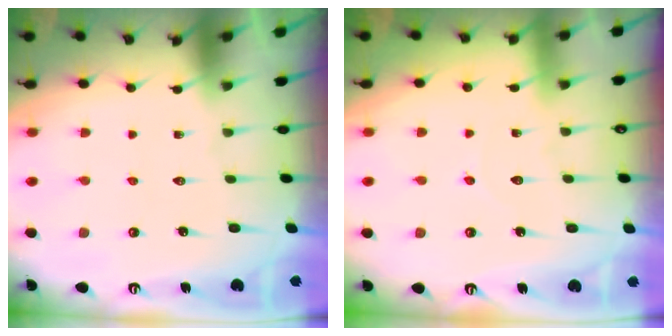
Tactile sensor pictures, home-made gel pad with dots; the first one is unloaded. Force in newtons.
{"total": 3.1, "press": 3.1, "slide": 0.3}